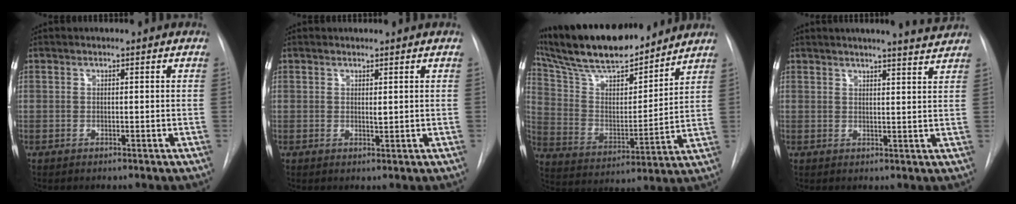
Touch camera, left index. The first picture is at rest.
{"total": 0.6, "force": [0.1, 0.2, 0.6], "torque": [-0.010, -0.009, 0.002]}
{"total": 20.8, "force": [18.0, 4.1, 9.6], "torque": [-0.176, 0.012, 0.306]}
{"total": 7.4, "force": [6.9, -0.4, 2.7], "torque": [-0.042, -0.010, 0.073]}